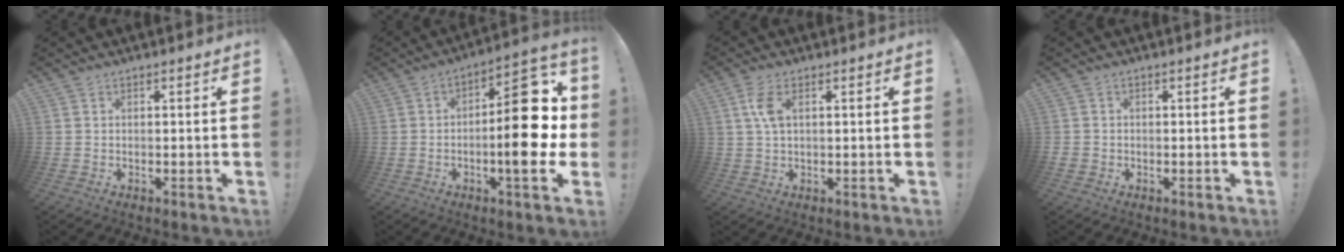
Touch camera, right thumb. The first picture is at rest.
{"total": 20.2, "force": [-1.5, 7.8, 18.5], "torque": [-0.229, 0.009, -0.020]}
{"total": 5.7, "force": [1.6, 2.6, 4.8], "torque": [-0.091, -0.001, 0.025]}
{"total": 1.4, "force": [-0.6, 1.2, 0.3], "torque": [-0.004, 0.005, -0.012]}